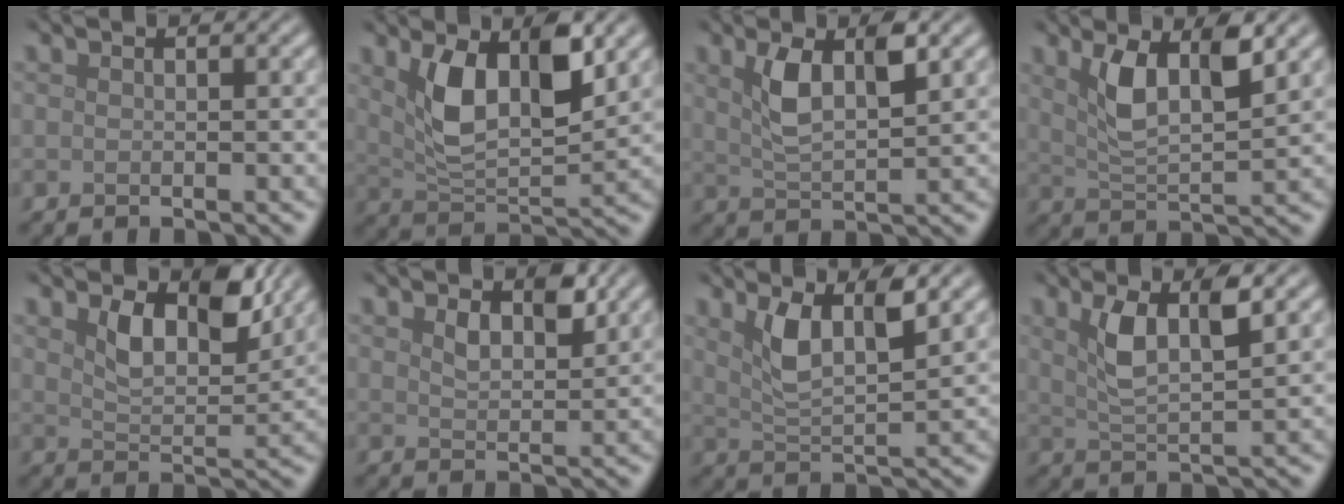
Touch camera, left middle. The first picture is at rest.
{"total": 7.0, "force": [2.4, 3.1, 5.8], "torque": [-0.114, -0.003, 0.049]}
{"total": 4.3, "force": [1.8, 1.4, 3.7], "torque": [-0.079, 0.003, 0.033]}
{"total": 5.1, "force": [2.3, 1.7, 4.2], "torque": [-0.089, 0.001, 0.043]}
{"total": 5.1, "force": [2.7, 2.5, 3.6], "torque": [-0.071, -0.008, 0.041]}
{"total": 2.5, "force": [1.4, 1.2, 1.7], "torque": [-0.034, -0.002, 0.024]}
{"total": 4.5, "force": [2.2, 1.3, 3.7], "torque": [-0.078, 0.000, 0.043]}
{"total": 4.3, "force": [1.9, 1.2, 3.6], "torque": [-0.078, 0.002, 0.038]}